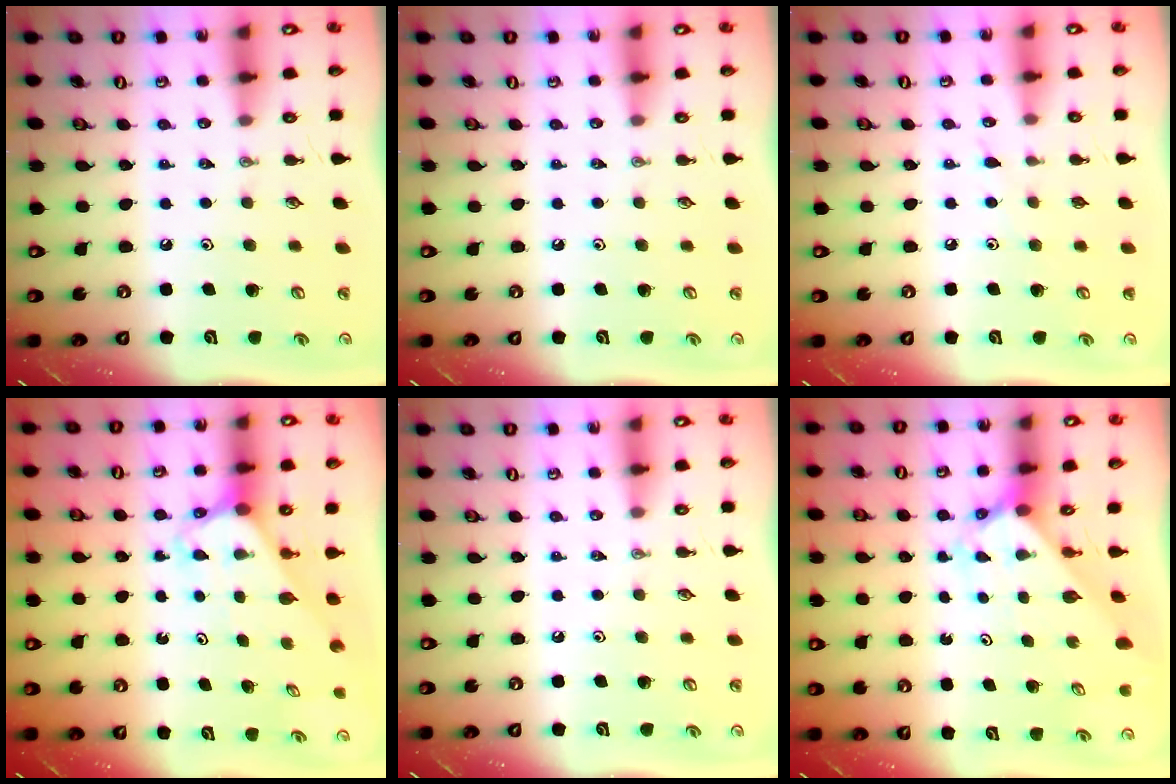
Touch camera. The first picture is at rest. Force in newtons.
{"total": 0.0}
{"total": 4.0, "press": 4.0, "slide": 0.5}
{"total": 2.5, "press": 2.5, "slide": 0.2}
{"total": 0.0}
{"total": 2.3, "press": 2.3, "slide": 0.2}